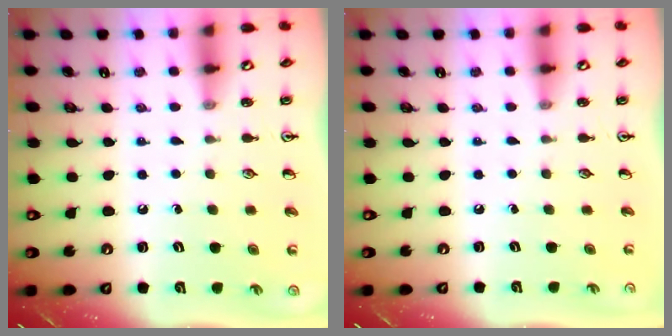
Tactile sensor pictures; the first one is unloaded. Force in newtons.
{"total": 0.0}